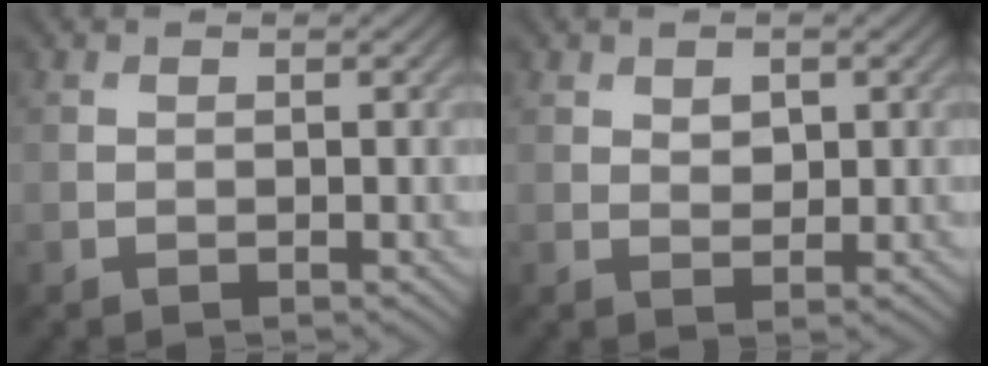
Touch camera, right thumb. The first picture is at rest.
{"total": 1.8, "force": [0.8, 1.1, 1.1], "torque": [-0.020, -0.002, 0.018]}